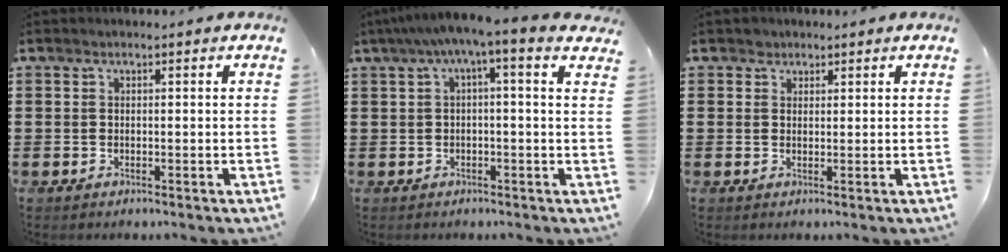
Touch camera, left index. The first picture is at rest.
{"total": 3.7, "force": [0.5, 0.4, 3.6], "torque": [-0.071, -0.005, 0.003]}
{"total": 1.5, "force": [1.2, 1.0, 0.0], "torque": [-0.004, 0.005, 0.023]}